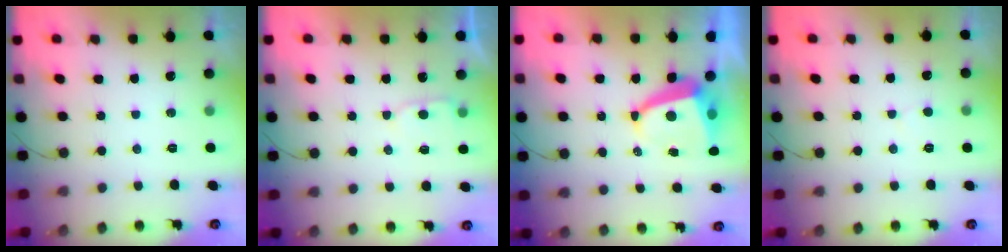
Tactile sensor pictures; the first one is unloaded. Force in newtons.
{"total": 3.5, "press": 3.5, "slide": 0.3}
{"total": 6.7, "press": 6.7, "slide": 0.9}
{"total": 2.9, "press": 2.9, "slide": 0.3}